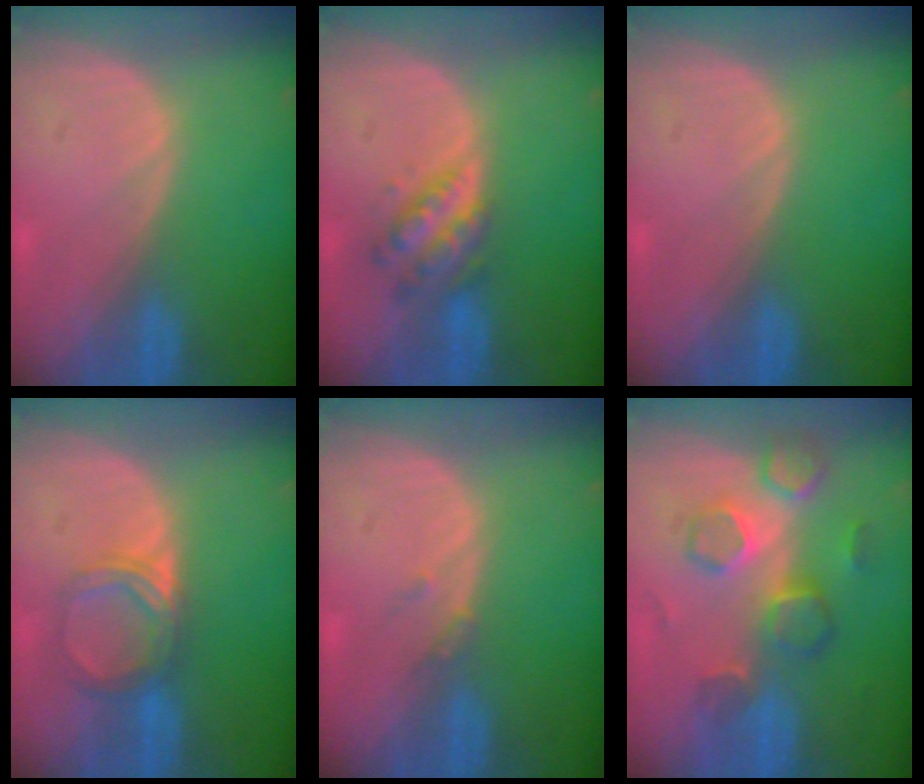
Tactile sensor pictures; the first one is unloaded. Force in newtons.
{"total": 5.0, "press": 5.0, "slide": 0.1}
{"total": 0.0}
{"total": 4.9, "press": 4.6, "slide": 1.9}
{"total": 1.3, "press": 1.1, "slide": 0.7}
{"total": 8.8, "press": 7.6, "slide": 4.4}